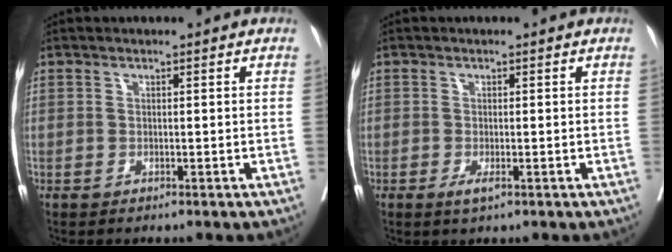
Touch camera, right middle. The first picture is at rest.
{"total": 1.4, "force": [-0.7, 0.3, 1.2], "torque": [-0.016, -0.002, -0.011]}